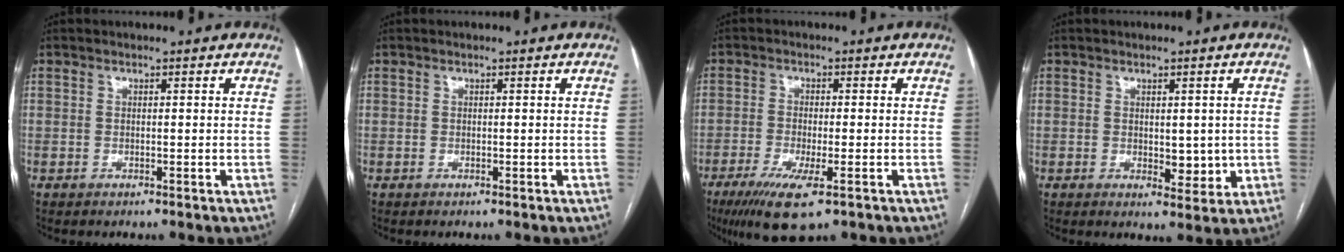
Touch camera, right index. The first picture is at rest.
{"total": 0.0}
{"total": 8.3, "force": [-4.8, 1.5, 6.7], "torque": [-0.119, -0.023, -0.078]}
{"total": 4.1, "force": [-0.2, 2.3, 3.4], "torque": [-0.039, -0.008, 0.006]}